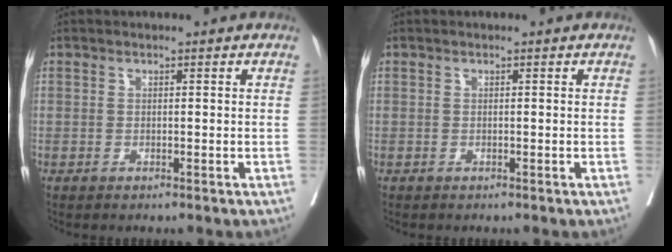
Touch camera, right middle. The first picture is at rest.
{"total": 0.0}